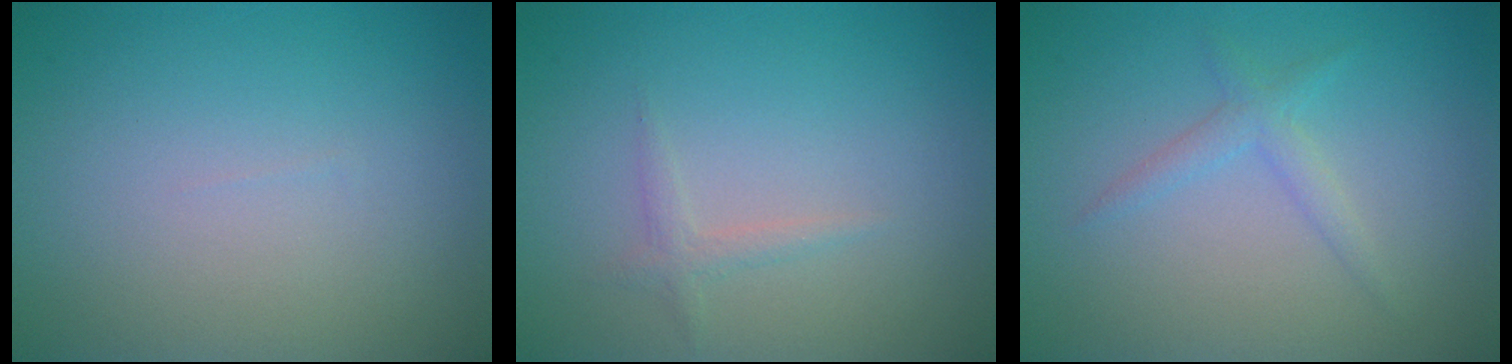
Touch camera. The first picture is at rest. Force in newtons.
{"total": 1.0, "press": 1.0, "slide": 0.0}
{"total": 1.6, "press": 1.6, "slide": 0.1}